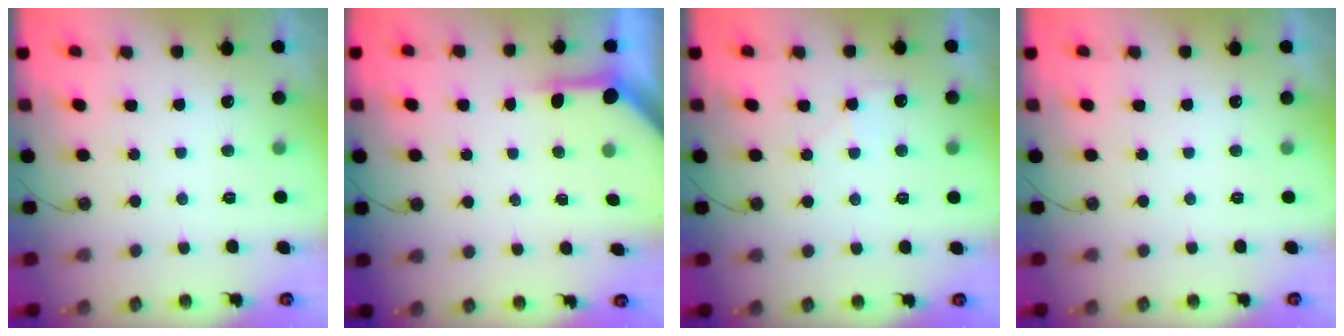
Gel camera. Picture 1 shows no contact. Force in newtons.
{"total": 3.8, "press": 3.8, "slide": 0.3}
{"total": 4.6, "press": 4.5, "slide": 0.8}
{"total": 0.6, "press": 0.1, "slide": 0.5}